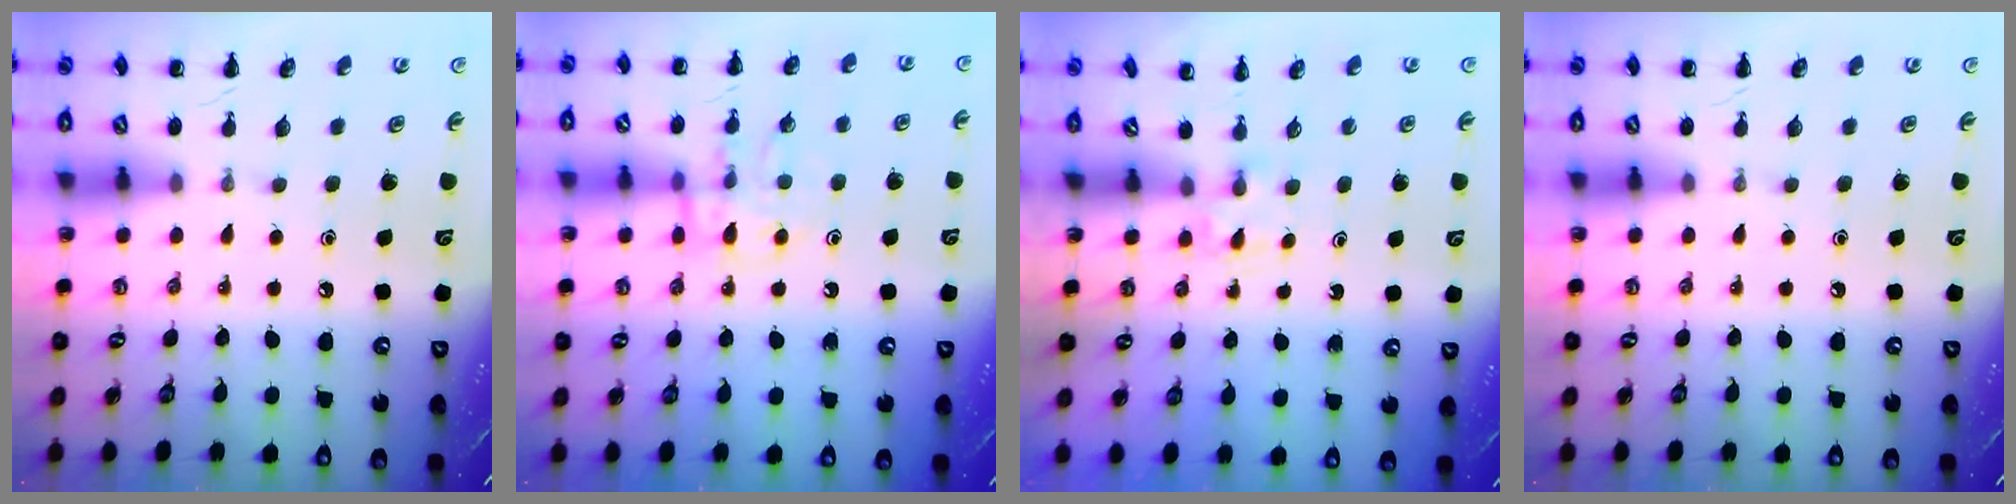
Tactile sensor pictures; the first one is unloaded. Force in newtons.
{"total": 11.5, "press": 11.5, "slide": 1.1}
{"total": 1.4, "press": 1.2, "slide": 0.8}
{"total": 0.0}